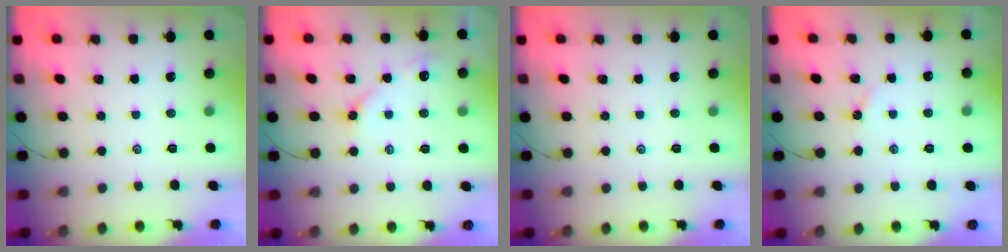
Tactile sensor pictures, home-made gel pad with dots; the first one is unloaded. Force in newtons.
{"total": 6.0, "press": 6.0, "slide": 0.7}
{"total": 0.0}
{"total": 1.5, "press": 1.5, "slide": 0.3}